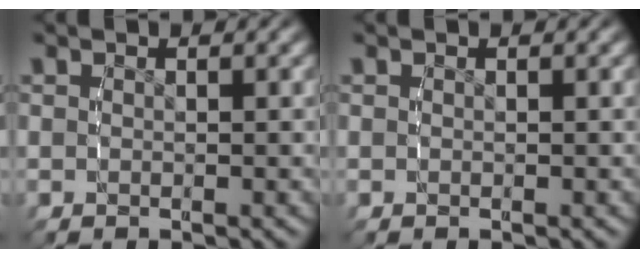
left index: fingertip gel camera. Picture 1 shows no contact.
{"total": 0.0}